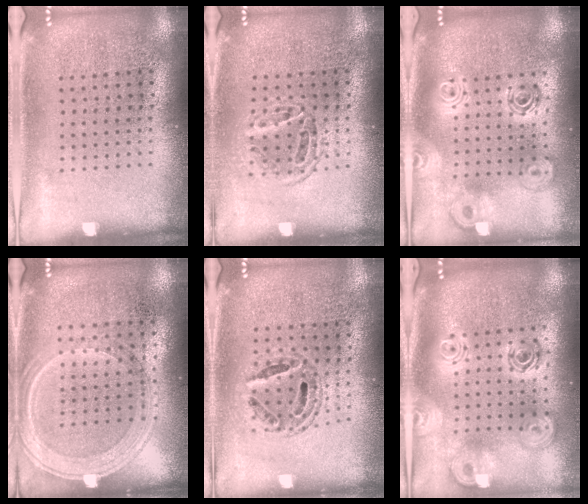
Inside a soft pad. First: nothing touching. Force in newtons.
{"total": 1.2, "press": 1.0, "slide": 0.5}
{"total": 2.1, "press": 1.7, "slide": 1.2}
{"total": 1.2, "press": 1.1, "slide": 0.3}
{"total": 0.8, "press": 0.7, "slide": 0.2}
{"total": 2.5, "press": 1.9, "slide": 1.7}